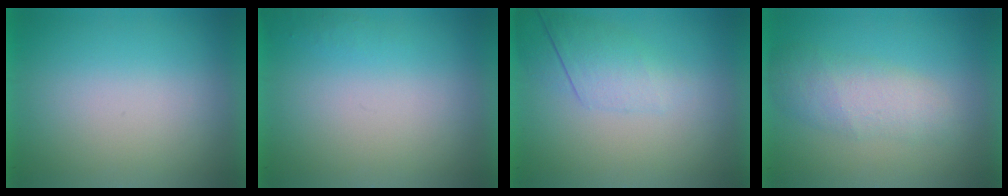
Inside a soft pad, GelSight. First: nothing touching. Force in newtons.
{"total": 1.0}
{"total": 2.2}
{"total": 2.6}